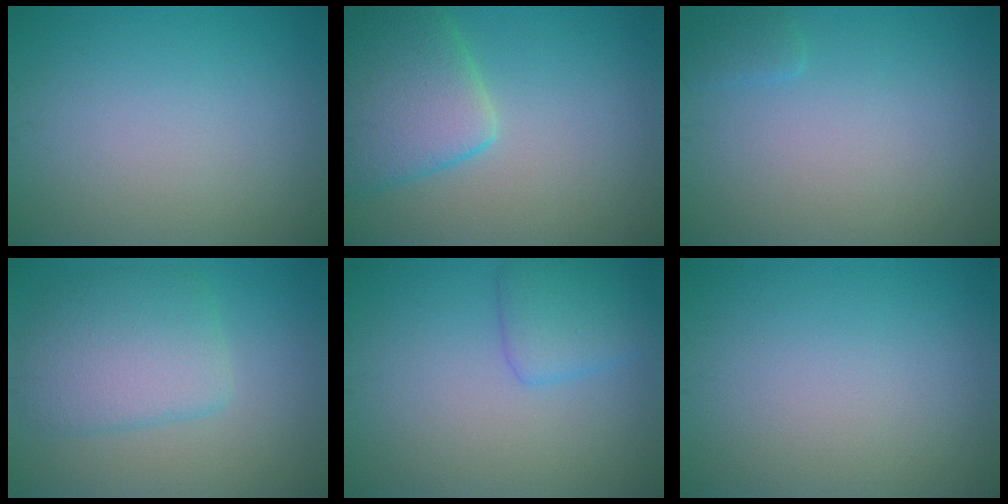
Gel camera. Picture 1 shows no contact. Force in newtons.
{"total": 6.7, "press": 6.6, "slide": 0.4}
{"total": 0.9, "press": 0.9, "slide": 0.1}
{"total": 5.2, "press": 5.2, "slide": 0.1}
{"total": 2.7, "press": 2.7, "slide": 0.1}
{"total": 0.0}